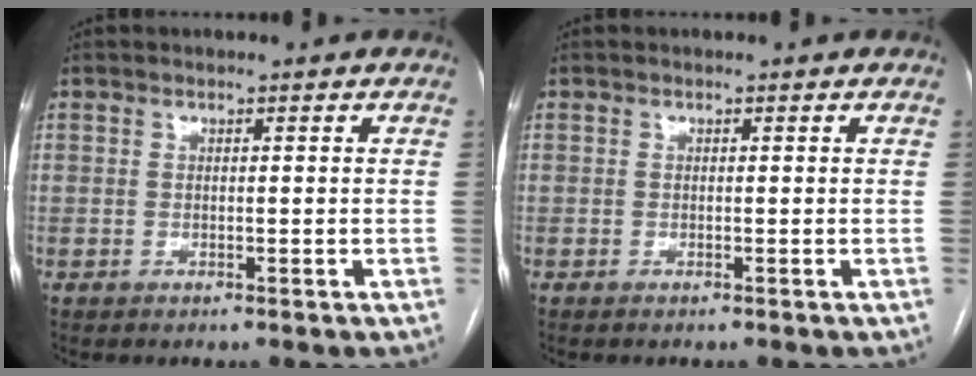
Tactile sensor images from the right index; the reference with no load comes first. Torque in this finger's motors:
{"motor_torque": [-0.24, 0.00, -0.03, 0.00]}